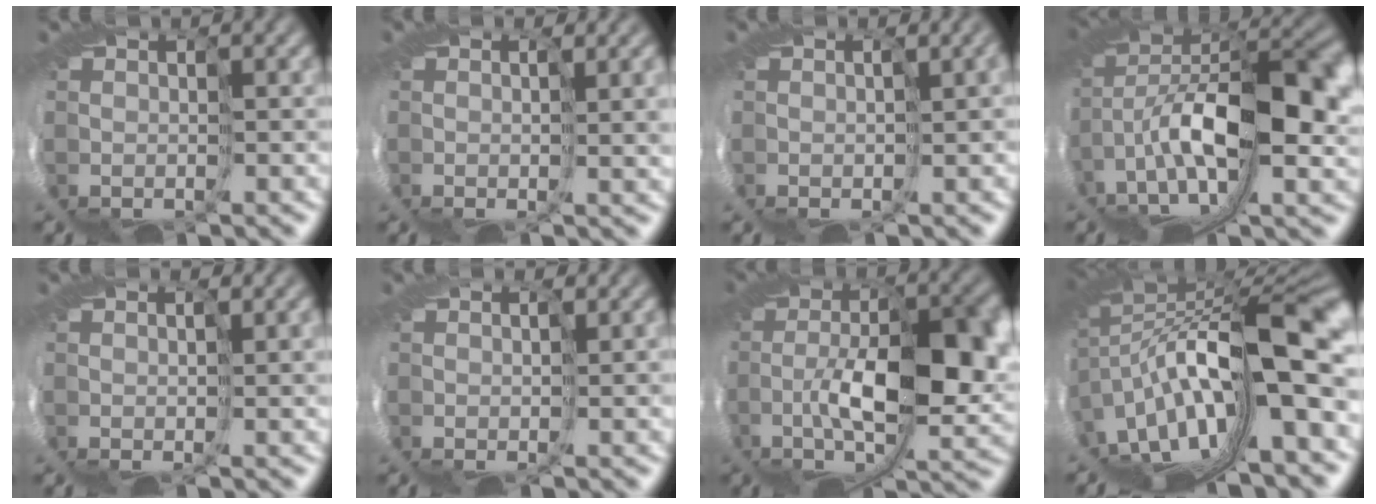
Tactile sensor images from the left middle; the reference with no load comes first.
{"total": 5.0, "force": [0.8, 2.3, 4.3], "torque": [-0.081, 0.005, 0.024]}
{"total": 2.8, "force": [-0.2, 0.9, 2.6], "torque": [-0.050, 0.001, 0.005]}
{"total": 10.2, "force": [0.7, 4.4, 9.2], "torque": [-0.185, 0.017, 0.007]}
{"total": 3.2, "force": [1.0, 1.3, 2.8], "torque": [-0.060, 0.006, 0.015]}
{"total": 1.6, "force": [0.8, 0.5, 1.3], "torque": [-0.034, 0.005, 0.006]}
{"total": 8.2, "force": [-0.3, 3.5, 7.4], "torque": [-0.155, -0.005, -0.008]}
{"total": 13.9, "force": [0.2, 4.3, 13.3], "torque": [-0.223, -0.020, 0.015]}